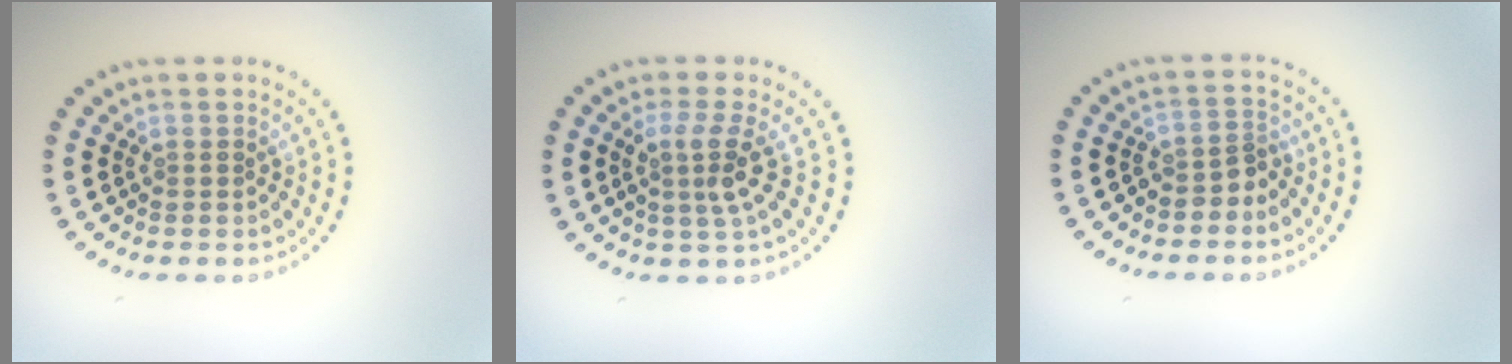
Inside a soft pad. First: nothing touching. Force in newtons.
{"total": 2.8, "press": 2.0, "slide": 1.9}
{"total": 2.0, "press": 1.5, "slide": 1.4}